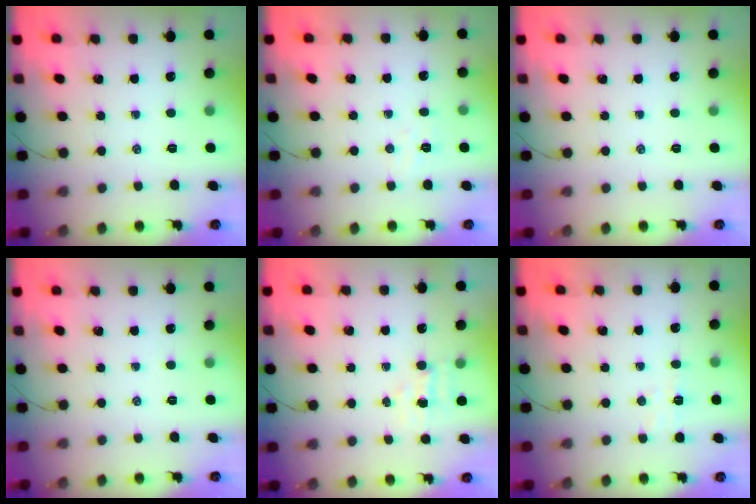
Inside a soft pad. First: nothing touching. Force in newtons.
{"total": 3.7, "press": 3.6, "slide": 0.9}
{"total": 0.0}
{"total": 0.0}
{"total": 3.7, "press": 3.6, "slide": 1.0}
{"total": 3.5, "press": 3.3, "slide": 0.9}